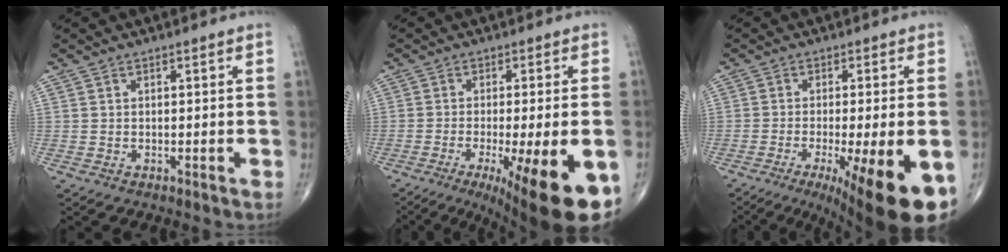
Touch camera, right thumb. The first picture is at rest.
{"total": 18.7, "force": [-7.9, 4.1, 16.4], "torque": [-0.183, -0.016, -0.105]}
{"total": 17.9, "force": [-7.7, 3.6, 15.8], "torque": [-0.177, -0.018, -0.104]}